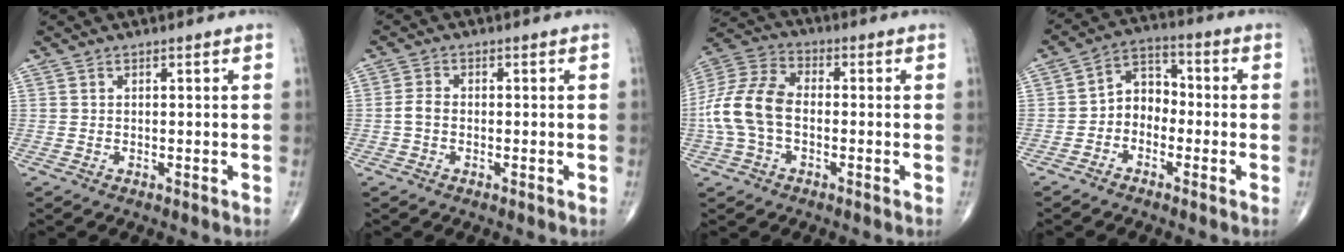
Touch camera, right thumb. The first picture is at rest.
{"total": 2.3, "force": [-0.6, 1.6, 1.6], "torque": [-0.031, 0.007, -0.016]}
{"total": 12.9, "force": [-1.7, 8.3, 9.8], "torque": [-0.210, 0.035, -0.041]}
{"total": 6.6, "force": [-2.1, 5.1, 3.6], "torque": [-0.034, 0.036, -0.055]}